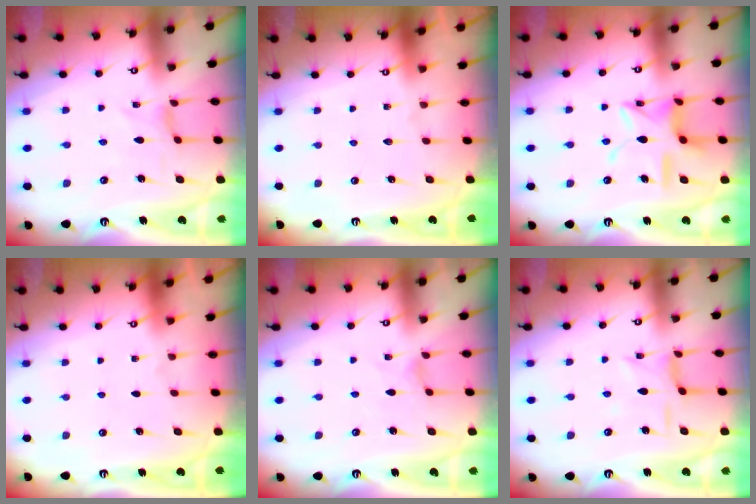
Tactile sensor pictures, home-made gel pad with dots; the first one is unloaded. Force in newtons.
{"total": 0.0}
{"total": 13.4, "press": 13.3, "slide": 1.0}
{"total": 0.0}
{"total": 0.0}
{"total": 4.2, "press": 4.2, "slide": 0.2}